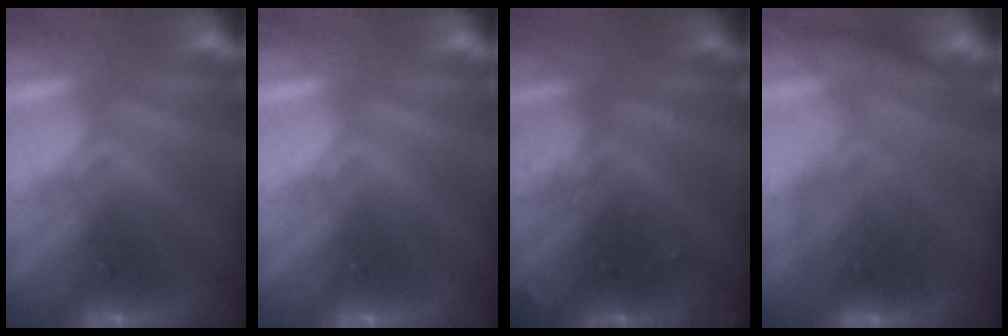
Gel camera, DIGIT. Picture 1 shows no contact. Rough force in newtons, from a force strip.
{"total": 0.0}
{"total": 2.9}
{"total": 2.7}